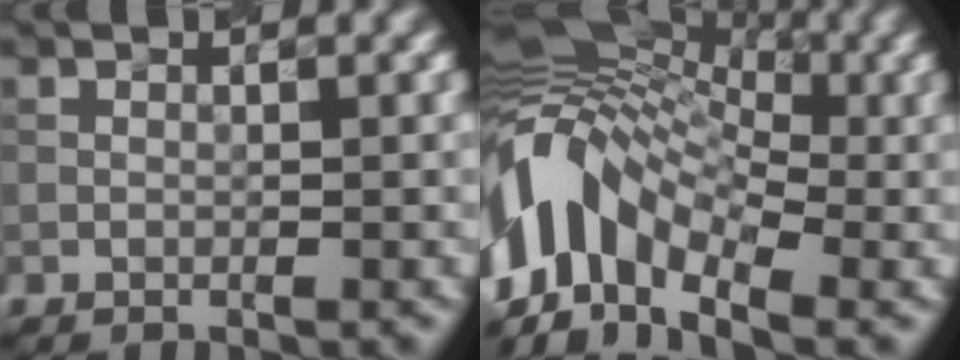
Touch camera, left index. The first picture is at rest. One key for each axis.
{"total": 12.3, "fx": -1.6, "fy": 7.6, "fz": 9.6, "tx": -0.186, "ty": 0.023, "tz": -0.052}